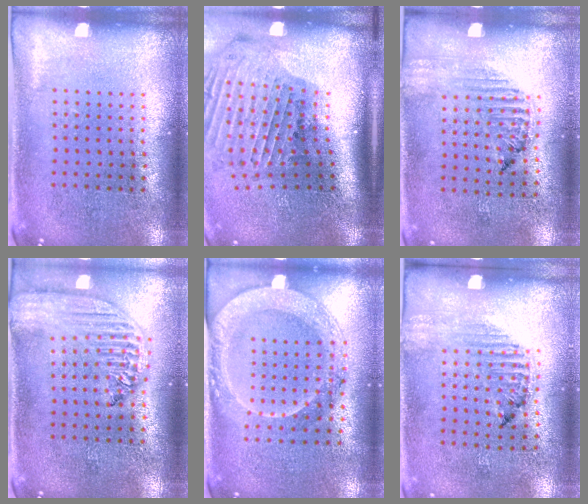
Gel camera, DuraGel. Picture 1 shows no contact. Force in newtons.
{"total": 2.9, "press": 2.1, "slide": 1.9}
{"total": 1.3, "press": 1.3, "slide": 0.2}
{"total": 2.4, "press": 2.1, "slide": 1.2}
{"total": 1.9, "press": 1.8, "slide": 0.6}
{"total": 1.2, "press": 1.1, "slide": 0.4}